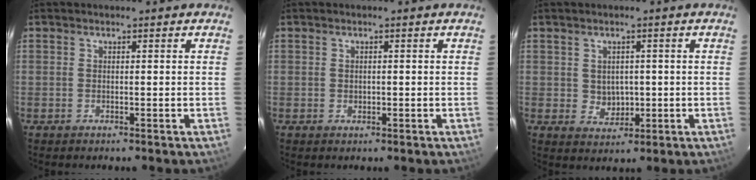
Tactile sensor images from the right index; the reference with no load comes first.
{"total": 0.8, "force": [0.0, 0.8, 0.3], "torque": [-0.003, 0.000, 0.001]}
{"total": 3.8, "force": [0.1, 3.5, 1.6], "torque": [-0.027, 0.002, 0.013]}